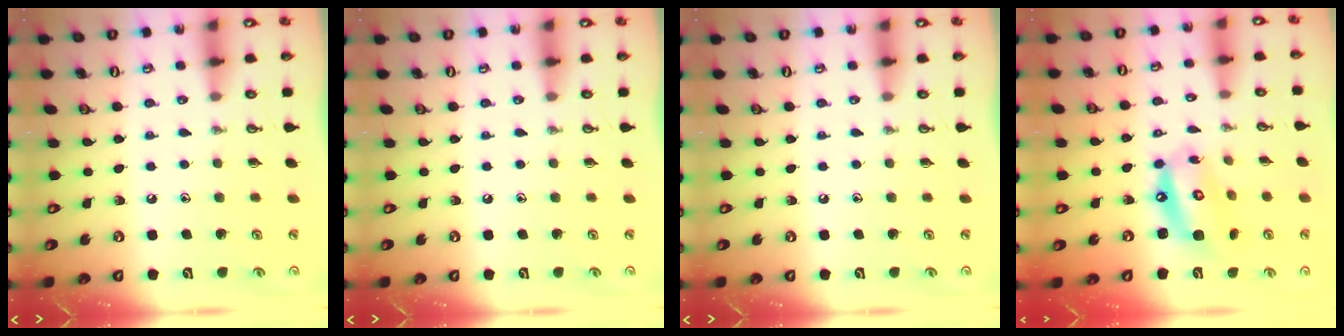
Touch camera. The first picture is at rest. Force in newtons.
{"total": 0.0}
{"total": 0.0}
{"total": 12.5, "press": 12.4, "slide": 1.4}